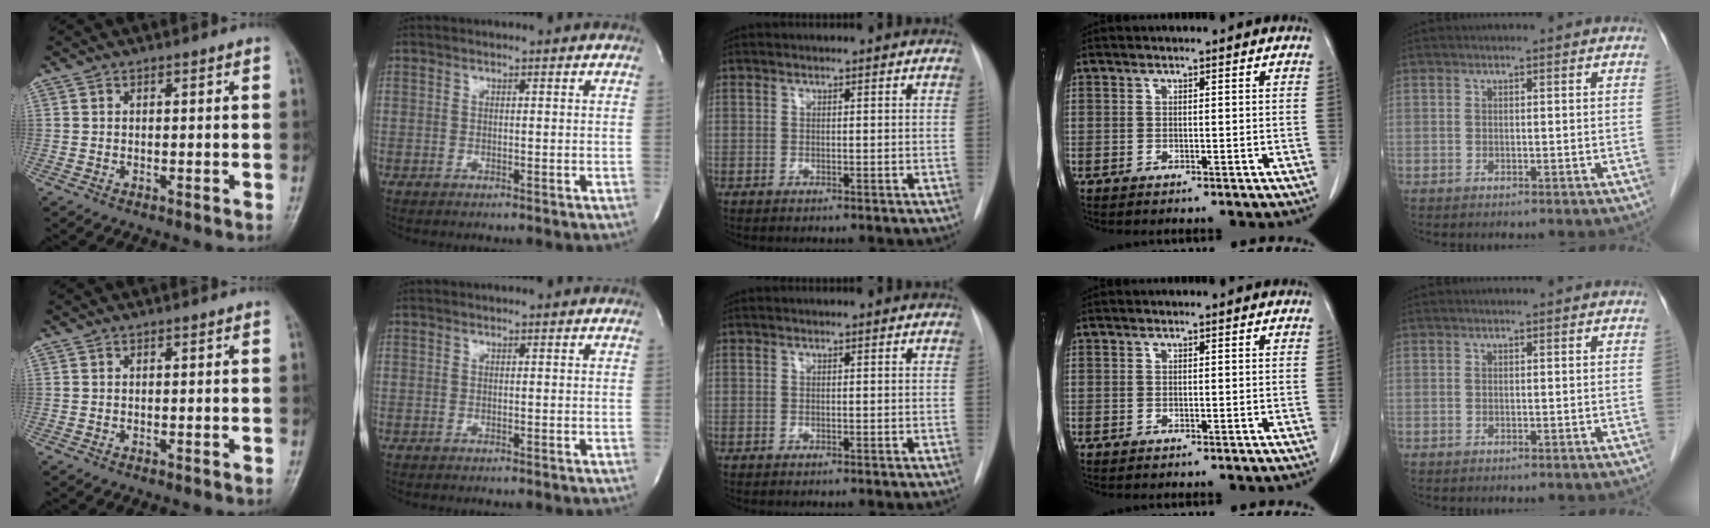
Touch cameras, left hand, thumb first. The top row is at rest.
{}